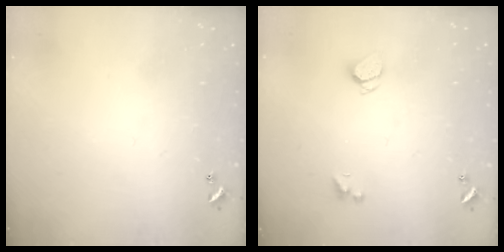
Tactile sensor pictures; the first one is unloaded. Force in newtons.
{"total": 1.9, "press": 1.8, "slide": 0.4}